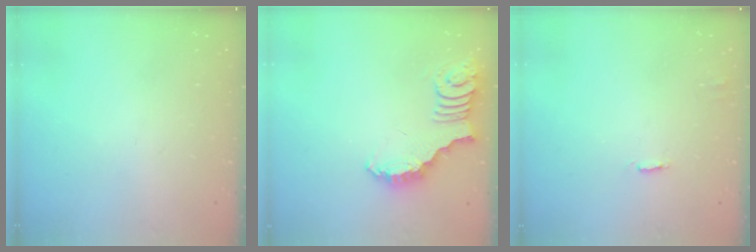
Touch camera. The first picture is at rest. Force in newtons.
{"total": 2.7, "press": 2.7, "slide": 0.5}
{"total": 2.0, "press": 2.0, "slide": 0.1}